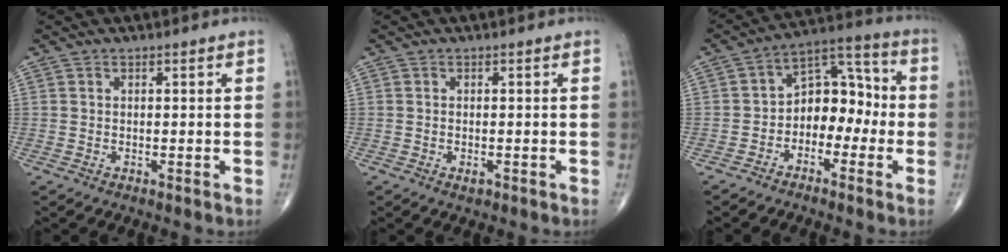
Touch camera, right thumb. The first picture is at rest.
{"total": 1.2, "force": [-0.5, 0.6, 0.9], "torque": [-0.014, 0.000, -0.008]}
{"total": 10.3, "force": [-2.4, 7.1, 7.0], "torque": [-0.065, 0.050, -0.055]}